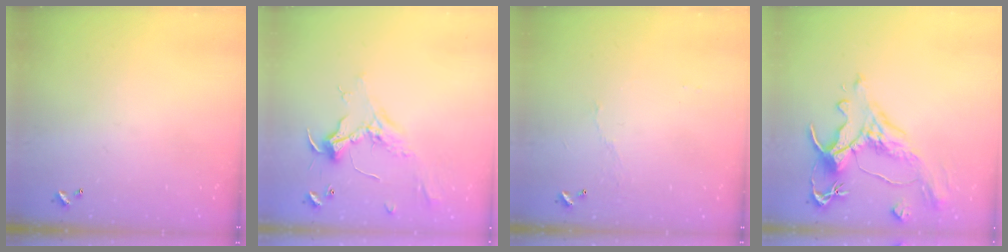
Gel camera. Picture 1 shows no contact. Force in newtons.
{"total": 2.4, "press": 2.3, "slide": 0.8}
{"total": 2.9, "press": 2.8, "slide": 0.6}
{"total": 1.6, "press": 0.8, "slide": 1.4}